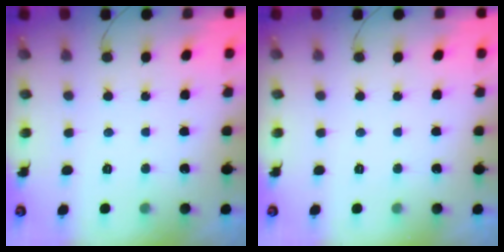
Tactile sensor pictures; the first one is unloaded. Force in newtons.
{"total": 0.0}